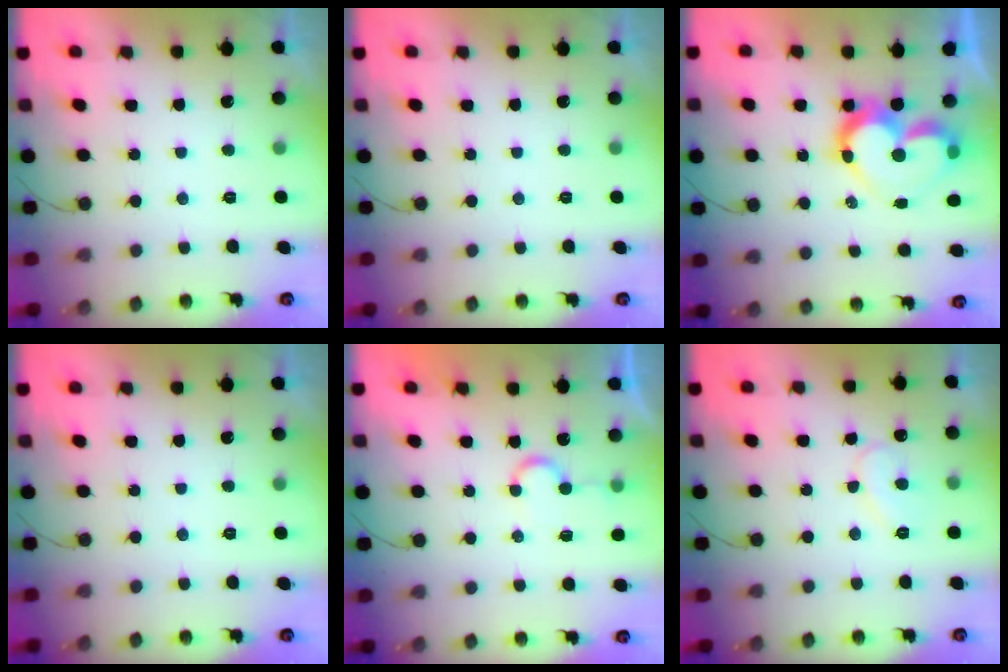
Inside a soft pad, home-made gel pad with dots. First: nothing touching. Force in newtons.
{"total": 0.0}
{"total": 13.6, "press": 13.6, "slide": 1.3}
{"total": 0.0}
{"total": 6.9, "press": 6.9, "slide": 0.6}
{"total": 8.3, "press": 8.3, "slide": 0.6}